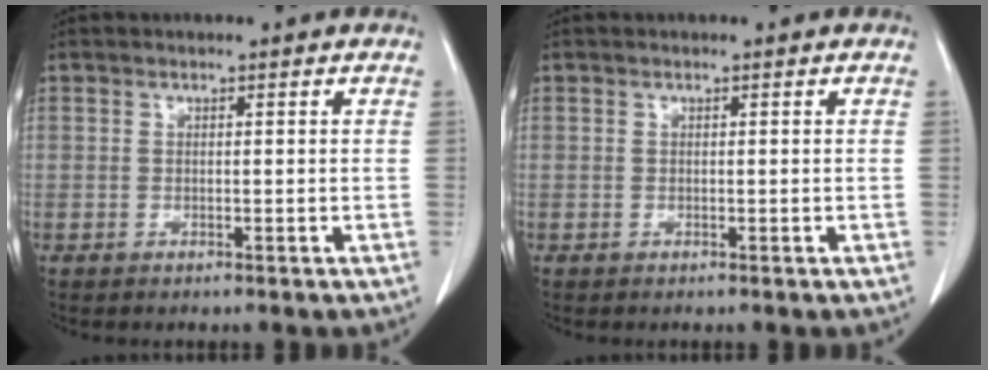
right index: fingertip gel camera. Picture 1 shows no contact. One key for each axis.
{"total": 0.0}